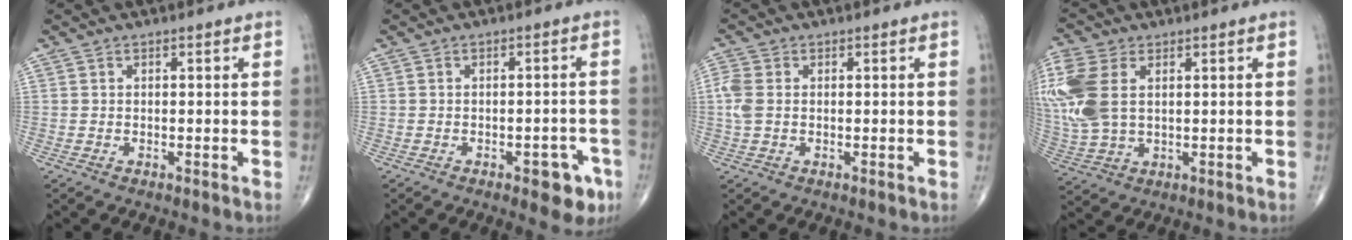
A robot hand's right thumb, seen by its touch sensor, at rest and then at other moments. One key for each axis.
{"total": 6.1, "fx": -3.1, "fy": 2.8, "fz": 4.4, "tx": -0.029, "ty": 0.017, "tz": -0.033}
{"total": 3.7, "fx": 0.1, "fy": 2.4, "fz": 2.8, "tx": -0.090, "ty": 0.005, "tz": -0.001}
{"total": 14.7, "fx": 3.4, "fy": 9.1, "fz": 11.0, "tx": -0.289, "ty": 0.000, "tz": 0.074}